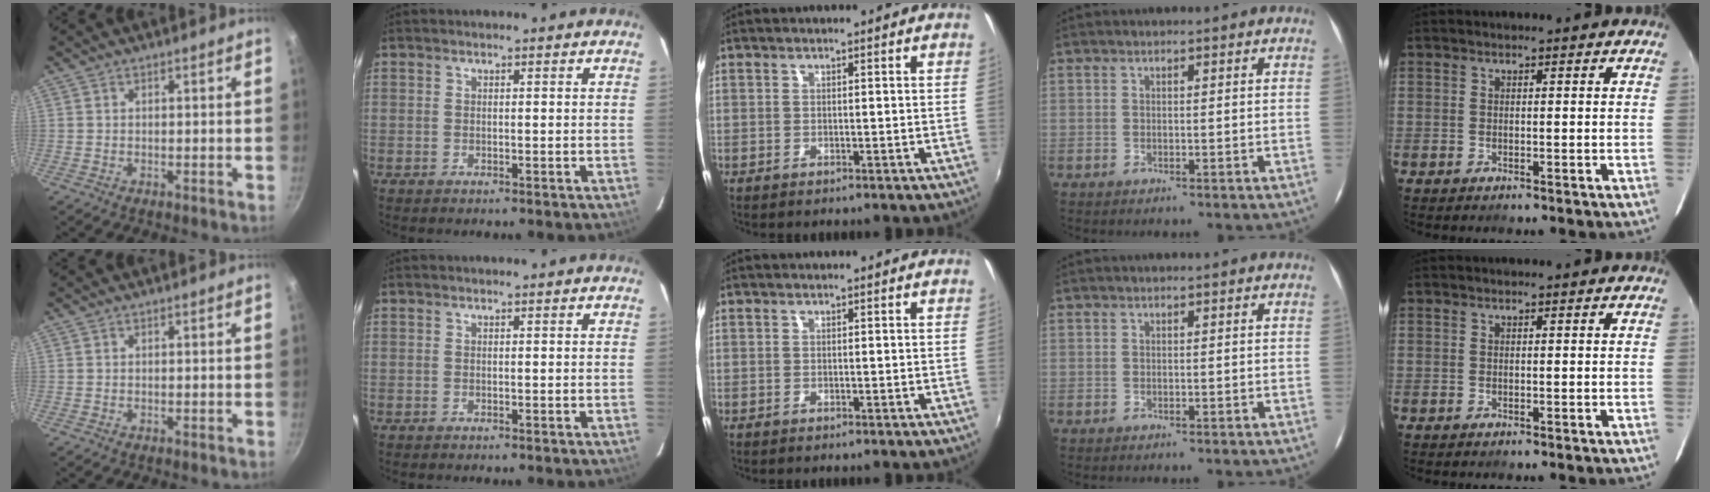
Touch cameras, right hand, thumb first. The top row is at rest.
{}